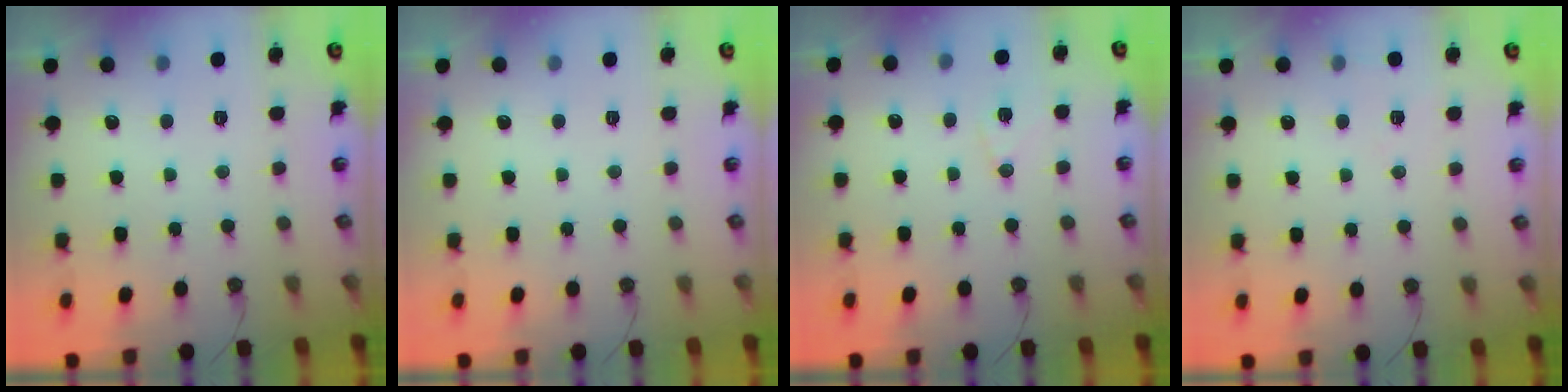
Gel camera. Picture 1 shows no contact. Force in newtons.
{"total": 0.0}
{"total": 7.4, "press": 7.4, "slide": 0.7}
{"total": 4.2, "press": 2.4, "slide": 3.4}